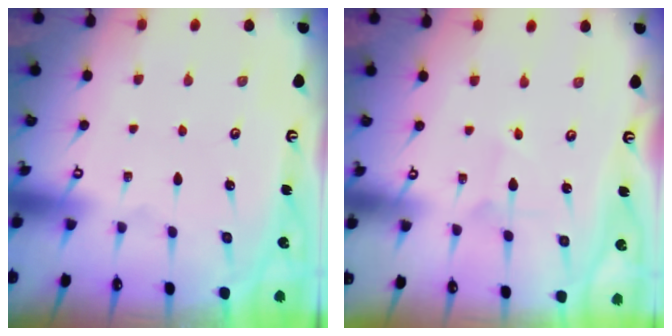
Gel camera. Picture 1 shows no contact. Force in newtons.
{"total": 2.0, "press": 2.0, "slide": 0.2}